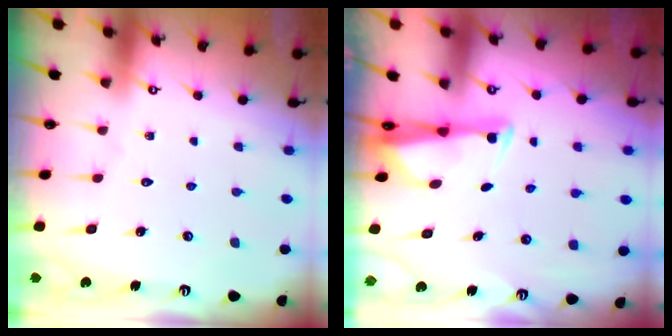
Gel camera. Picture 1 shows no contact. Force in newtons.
{"total": 3.0, "press": 2.9, "slide": 0.8}